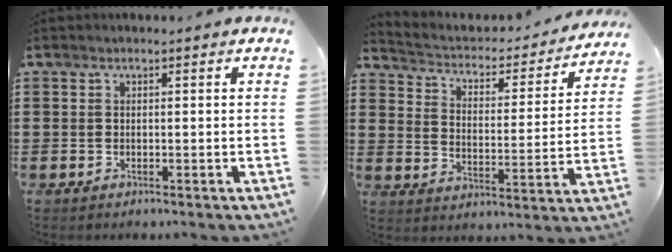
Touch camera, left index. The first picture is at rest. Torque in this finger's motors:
{"motor_torque": [-0.05, 0.14, 0.16, 0.06]}